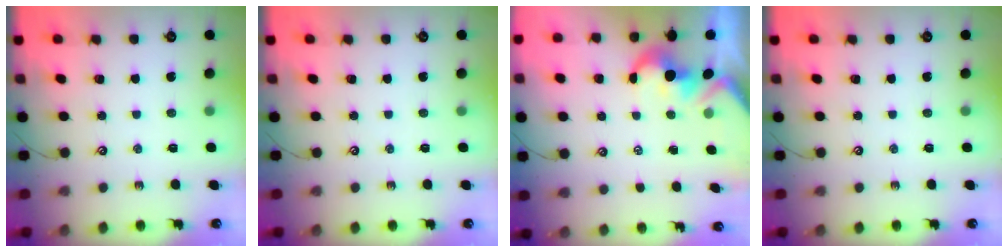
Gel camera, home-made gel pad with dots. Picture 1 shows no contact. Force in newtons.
{"total": 0.0}
{"total": 1.7, "press": 1.4, "slide": 1.0}
{"total": 0.0}